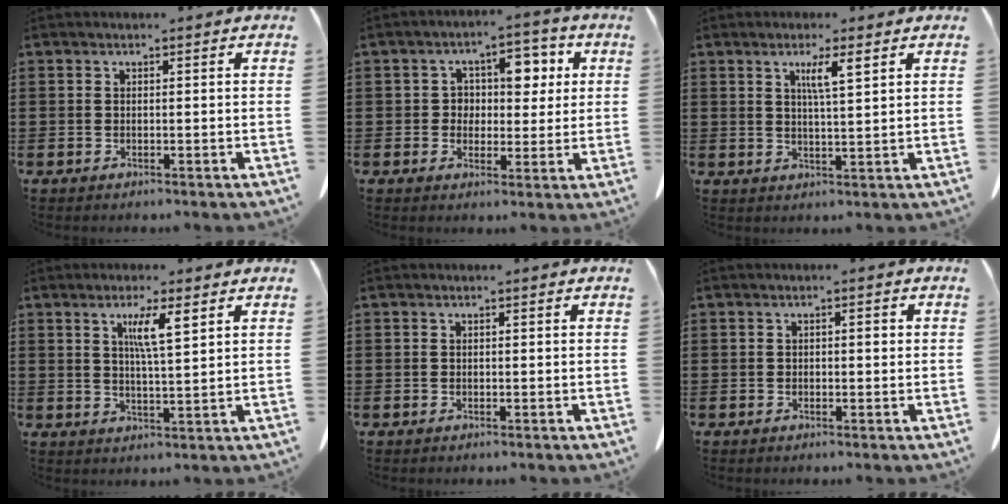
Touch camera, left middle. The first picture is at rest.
{"total": 5.2, "force": [1.6, 4.0, 2.9], "torque": [-0.059, 0.005, 0.020]}
{"total": 3.7, "force": [2.0, 0.0, 3.1], "torque": [-0.064, -0.001, 0.032]}
{"total": 5.1, "force": [2.8, 0.4, 4.3], "torque": [-0.082, -0.003, 0.043]}
{"total": 0.0}
{"total": 2.3, "force": [0.2, 1.4, 1.9], "torque": [-0.022, 0.001, -0.003]}